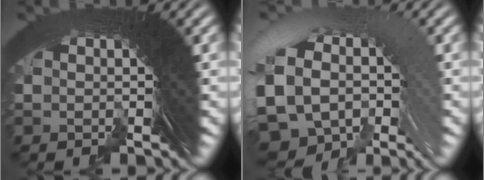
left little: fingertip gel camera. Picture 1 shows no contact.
{"total": 19.1, "force": [-0.7, -4.6, -18.5], "torque": [0.236, 0.018, -0.024]}